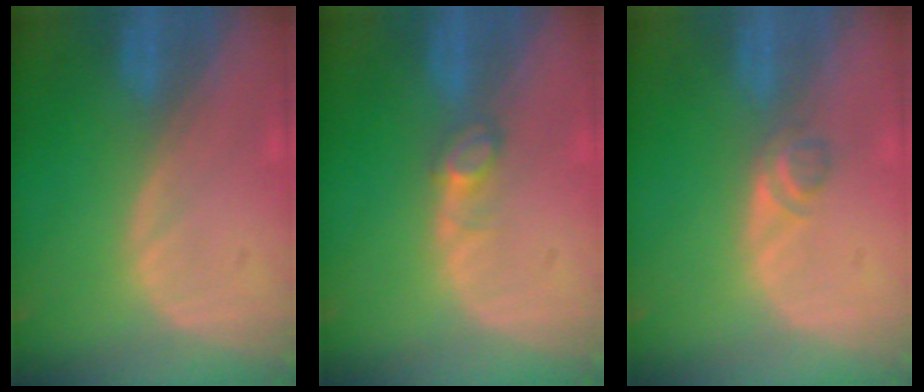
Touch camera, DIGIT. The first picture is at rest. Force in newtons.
{"total": 2.2, "press": 2.2, "slide": 0.3}
{"total": 1.9, "press": 1.7, "slide": 0.8}